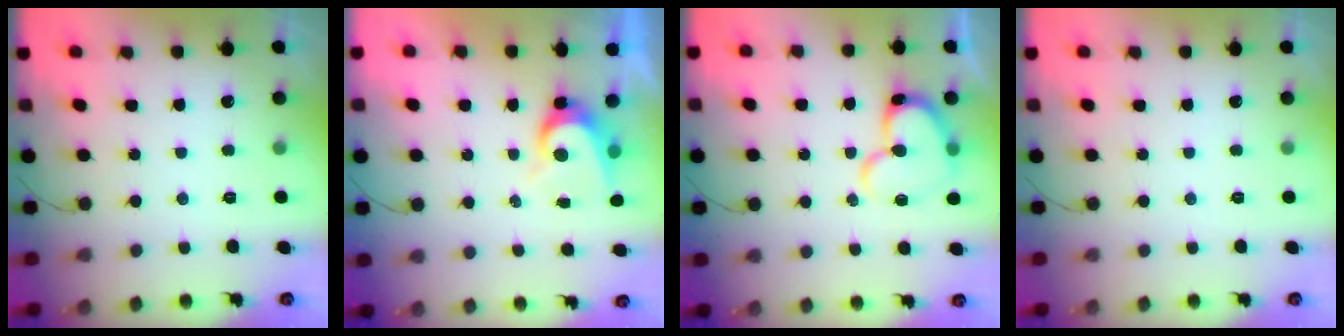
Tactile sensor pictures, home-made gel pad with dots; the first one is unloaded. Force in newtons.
{"total": 7.1, "press": 7.1, "slide": 0.8}
{"total": 14.0, "press": 13.9, "slide": 1.2}
{"total": 0.0}